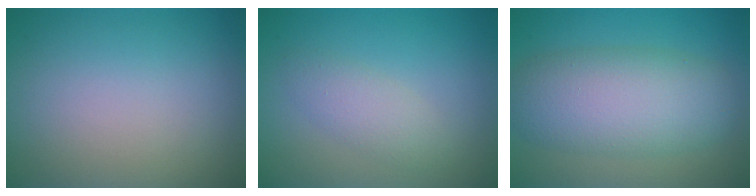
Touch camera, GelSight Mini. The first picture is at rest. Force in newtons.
{"total": 2.2, "press": 2.2, "slide": 0.2}
{"total": 7.5, "press": 7.4, "slide": 0.4}